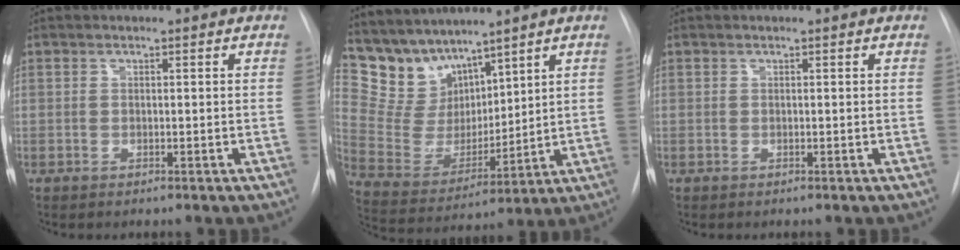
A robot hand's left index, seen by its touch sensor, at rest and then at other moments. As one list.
[{"total": 10.2, "force": [9.0, 4.4, 1.4], "torque": [-0.056, 0.025, 0.195]}, {"total": 0.0}]